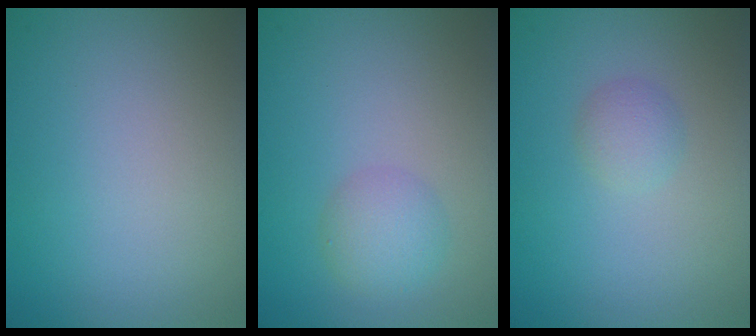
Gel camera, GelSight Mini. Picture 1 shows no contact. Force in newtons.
{"total": 2.4, "press": 2.4, "slide": 0.0}
{"total": 1.5, "press": 1.5, "slide": 0.0}